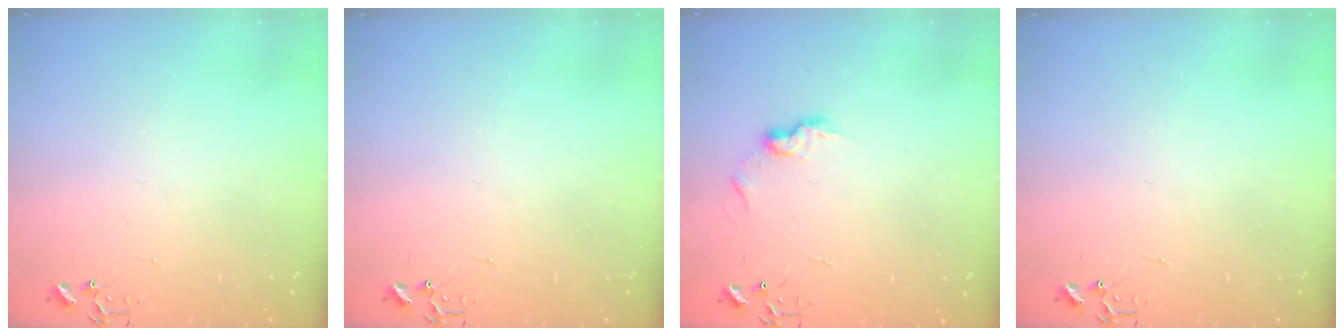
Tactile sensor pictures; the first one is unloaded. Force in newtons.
{"total": 0.0}
{"total": 7.5, "press": 7.5, "slide": 0.4}
{"total": 0.0}